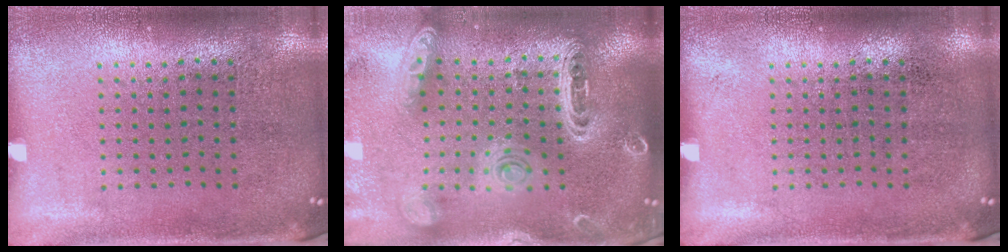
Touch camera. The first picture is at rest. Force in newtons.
{"total": 2.2, "press": 2.1, "slide": 0.7}
{"total": 0.0}